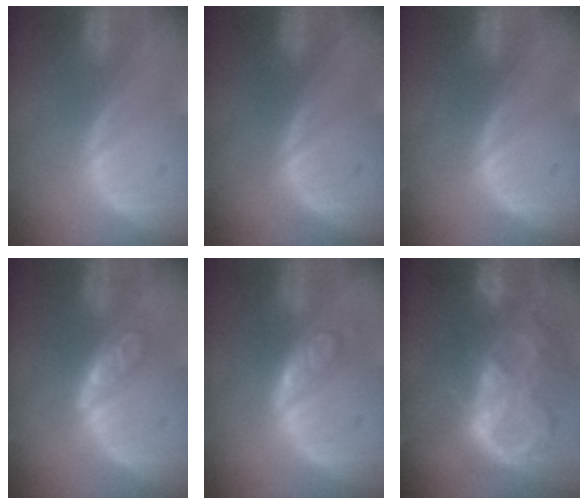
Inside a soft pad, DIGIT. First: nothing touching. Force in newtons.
{"total": 0.0}
{"total": 0.0}
{"total": 4.5, "press": 4.2, "slide": 1.8}
{"total": 5.7, "press": 4.9, "slide": 2.9}
{"total": 10.5, "press": 8.8, "slide": 5.7}